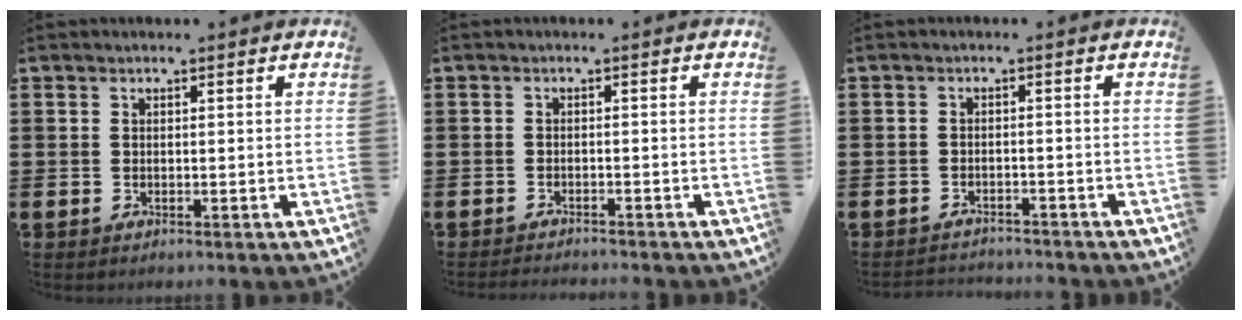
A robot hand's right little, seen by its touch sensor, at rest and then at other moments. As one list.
[{"total": 1.1, "force": [-1.1, -0.1, 0.0], "torque": [-0.003, 0.001, -0.023]}, {"total": 1.7, "force": [-1.7, 0.0, -0.2], "torque": [-0.003, 0.003, -0.037]}]